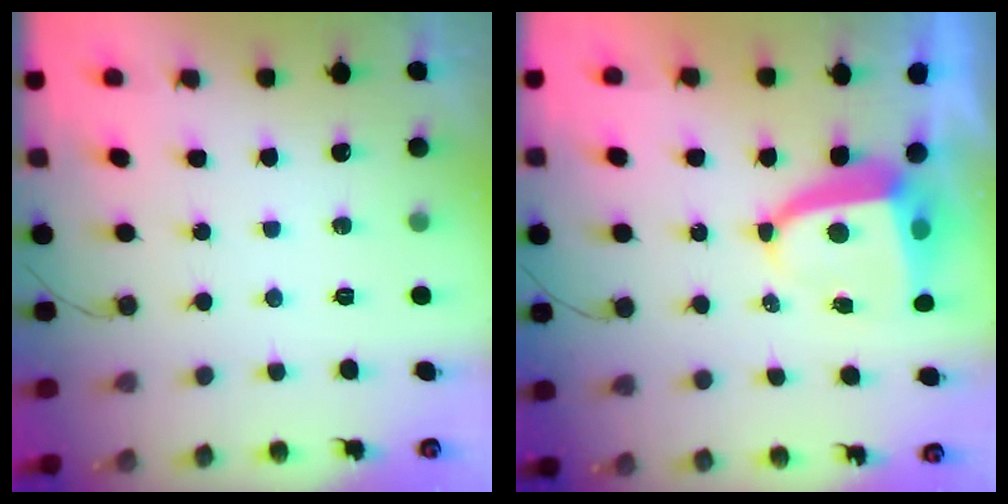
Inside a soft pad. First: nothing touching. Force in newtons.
{"total": 6.5, "press": 6.5, "slide": 0.6}